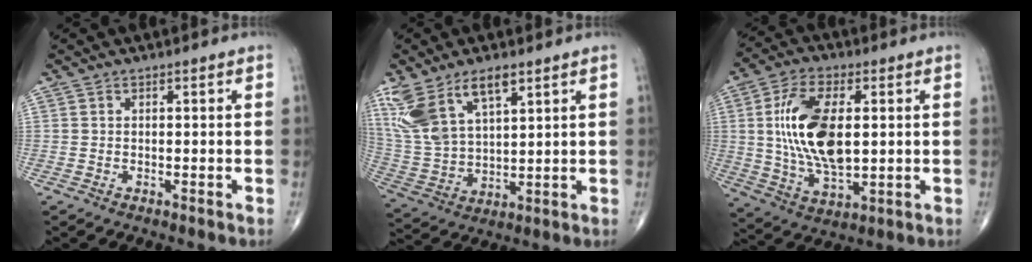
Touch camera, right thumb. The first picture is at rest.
{"total": 14.0, "force": [8.1, 6.4, 9.5], "torque": [-0.188, -0.022, 0.170]}
{"total": 16.4, "force": [1.9, 8.1, 14.1], "torque": [-0.268, -0.010, 0.040]}